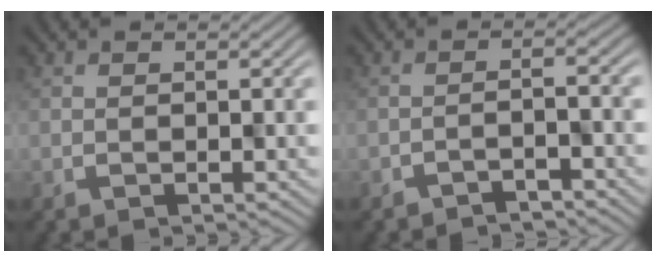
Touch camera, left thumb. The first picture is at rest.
{"total": 2.6, "force": [-2.4, 0.2, 1.0], "torque": [-0.012, 0.007, -0.039]}